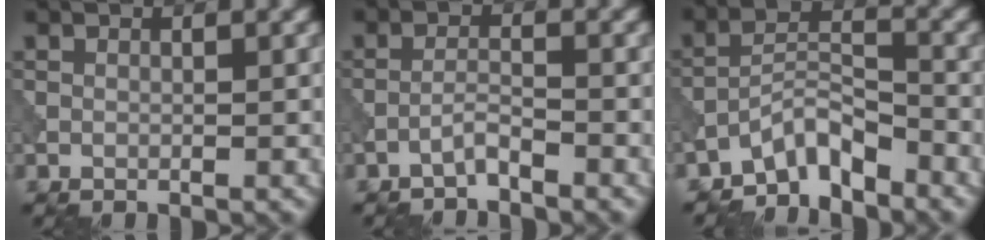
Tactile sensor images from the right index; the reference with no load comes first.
{"total": 1.6, "force": [-1.5, 0.1, 0.7], "torque": [-0.012, 0.009, -0.033]}
{"total": 4.6, "force": [-4.0, 1.3, 2.0], "torque": [-0.026, 0.009, -0.082]}